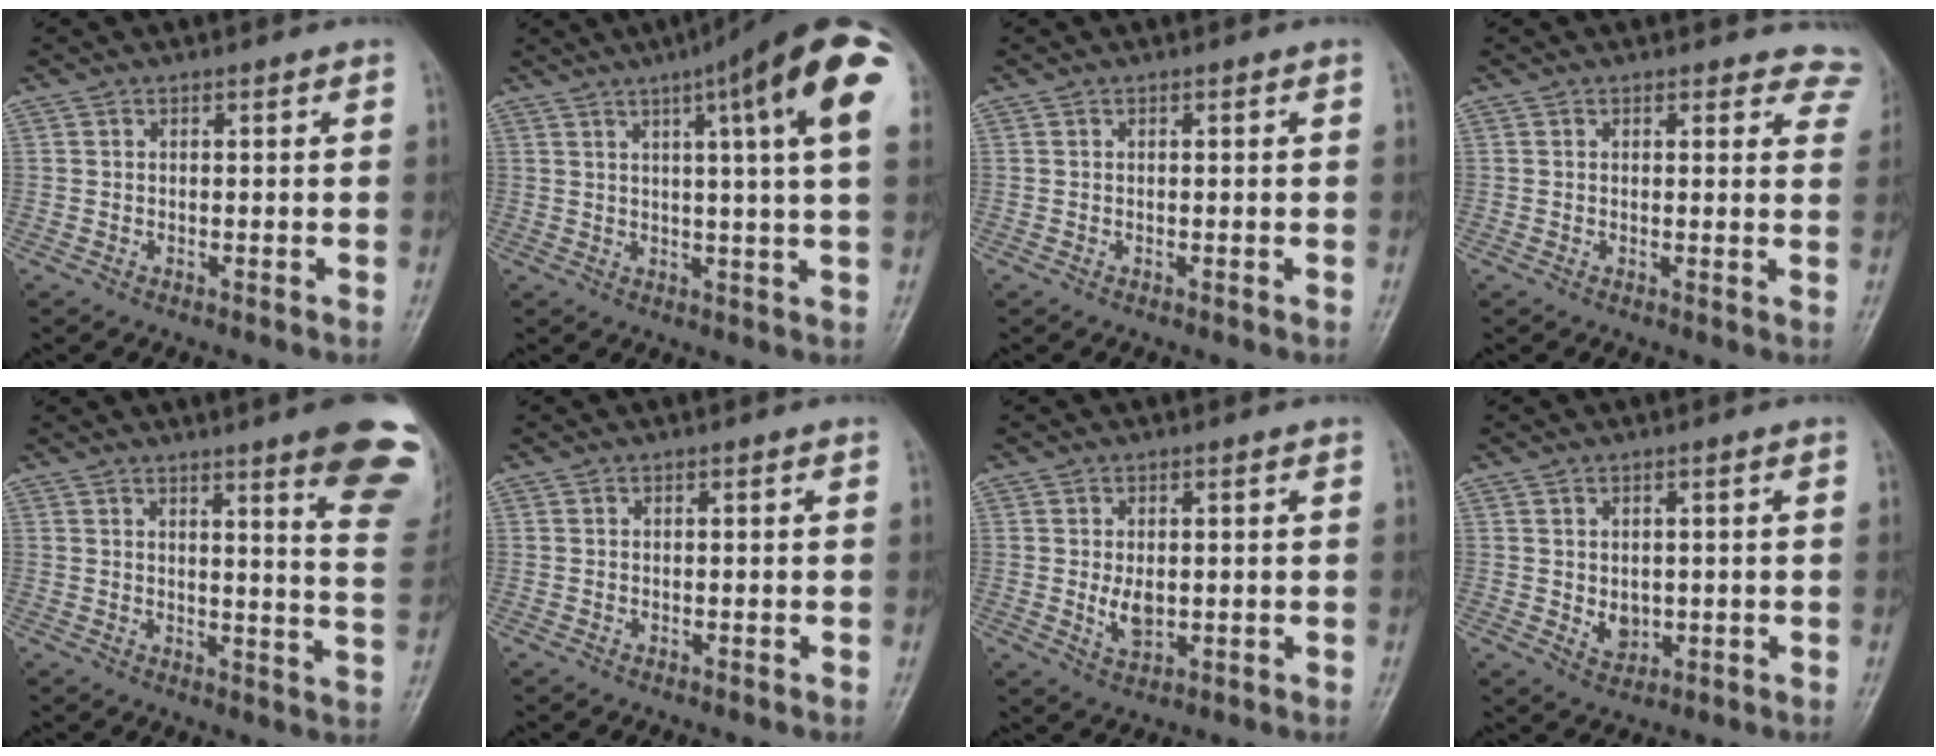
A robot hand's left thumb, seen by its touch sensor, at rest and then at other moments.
{"total": 19.1, "force": [8.4, 2.4, 17.0], "torque": [-0.234, -0.006, 0.100]}
{"total": 0.0}
{"total": 6.1, "force": [5.6, 2.5, 0.1], "torque": [0.052, -0.023, 0.027]}
{"total": 15.8, "force": [10.2, 1.4, 12.0], "torque": [-0.119, -0.064, 0.109]}
{"total": 0.0}
{"total": 3.9, "force": [0.2, 2.4, 3.1], "torque": [-0.047, -0.009, 0.012]}
{"total": 3.3, "force": [0.2, 2.6, 2.1], "torque": [-0.023, -0.008, 0.014]}